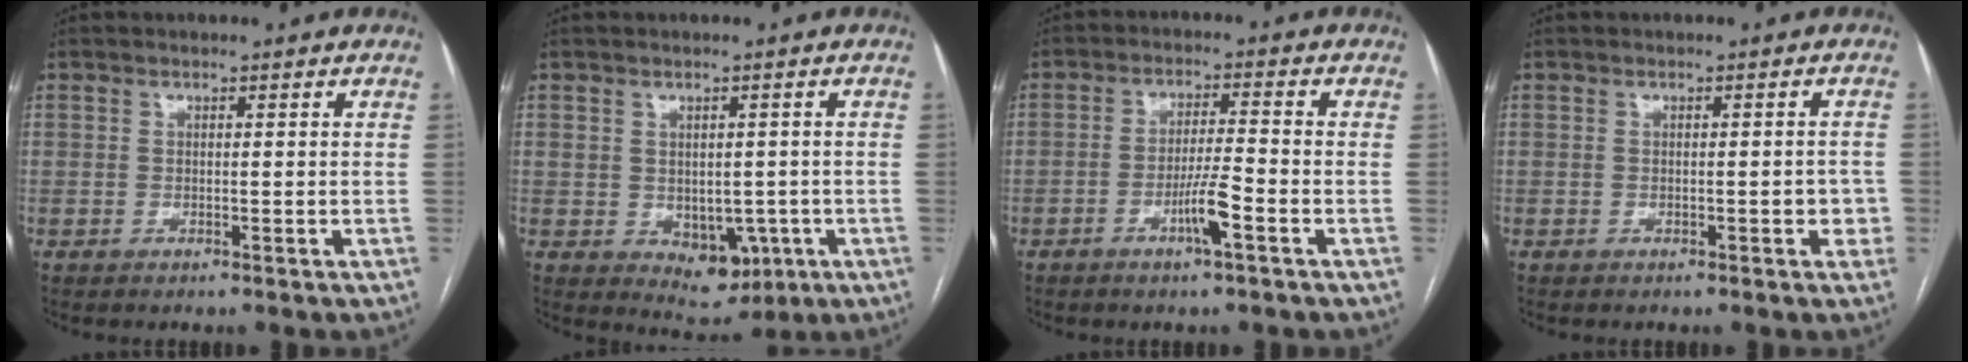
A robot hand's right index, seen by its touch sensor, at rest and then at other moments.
{"total": 6.1, "force": [-1.3, 4.2, 4.2], "torque": [-0.045, 0.001, 0.000]}
{"total": 5.3, "force": [-2.5, 0.0, 4.7], "torque": [-0.087, -0.005, -0.047]}
{"total": 2.2, "force": [-0.5, 1.1, 1.9], "torque": [-0.014, 0.009, -0.004]}